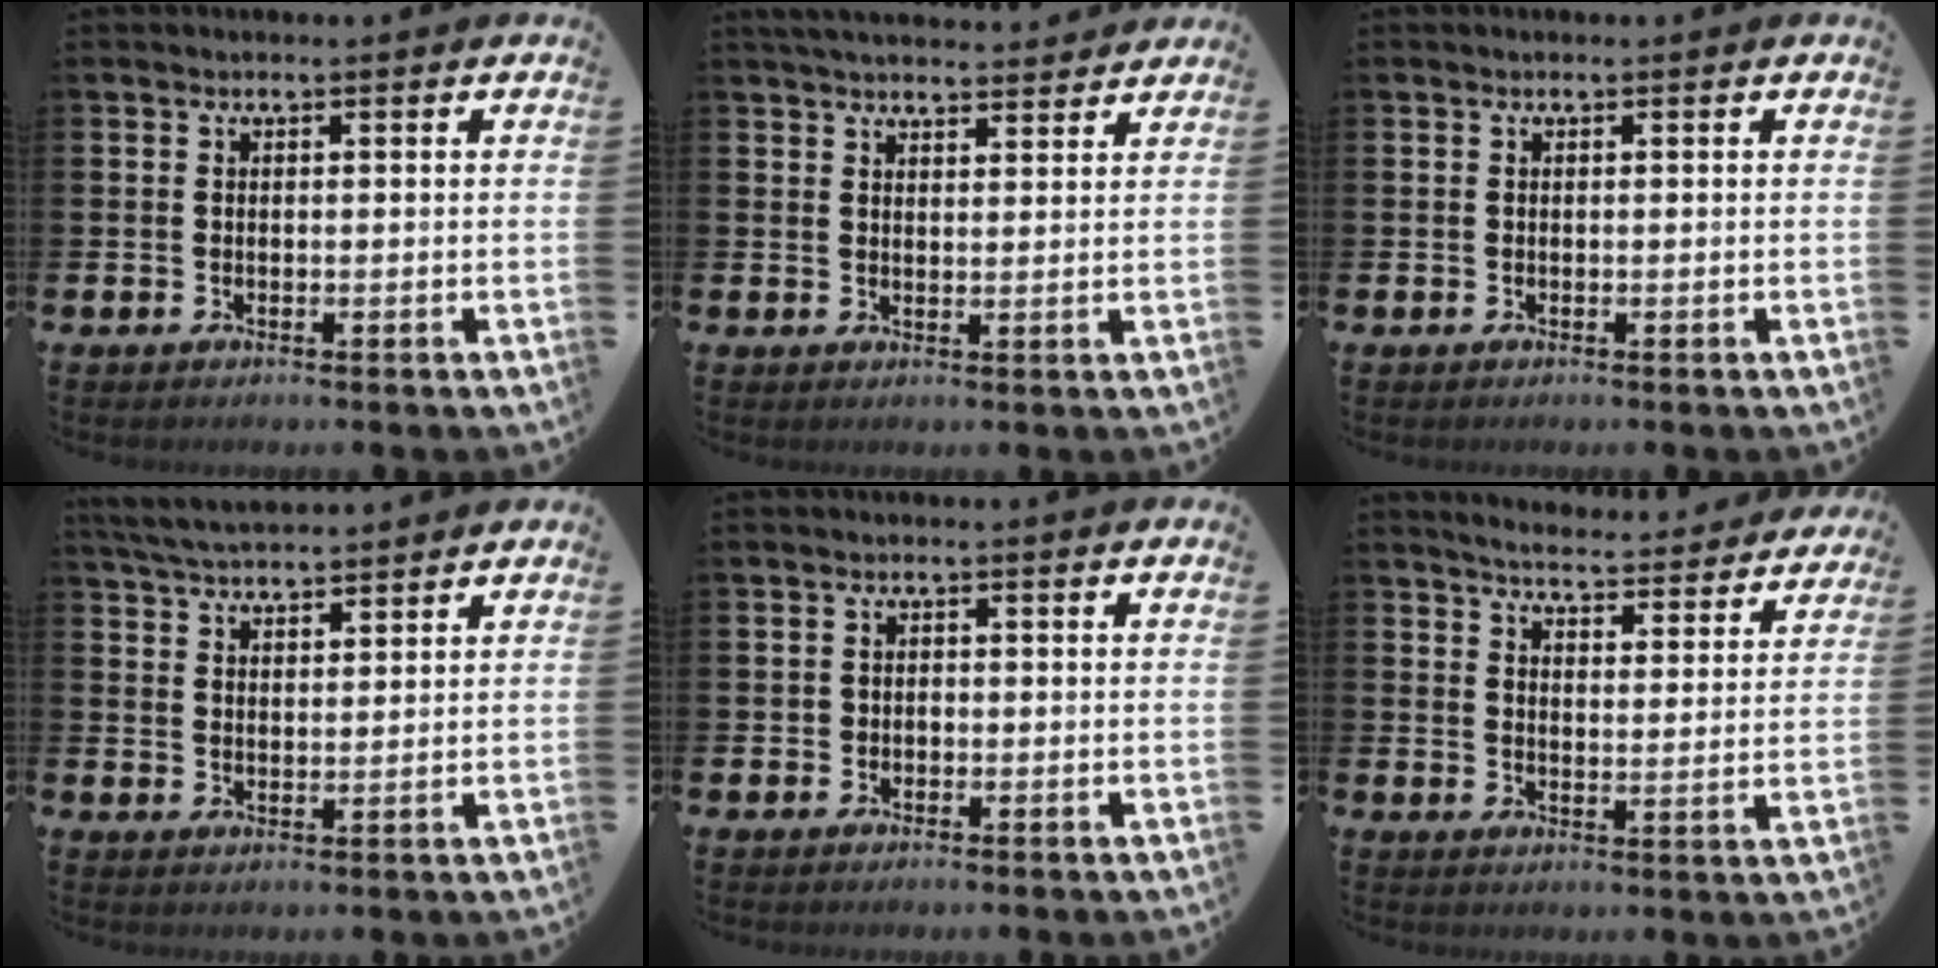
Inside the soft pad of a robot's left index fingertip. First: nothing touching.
{"total": 3.9, "force": [3.8, 0.5, 0.5], "torque": [-0.015, -0.017, 0.071]}
{"total": 0.0}
{"total": 4.6, "force": [4.5, 0.4, 0.7], "torque": [-0.032, -0.016, 0.083]}
{"total": 1.1, "force": [-0.3, 1.0, 0.3], "torque": [0.006, 0.000, -0.012]}
{"total": 5.0, "force": [5.0, 0.3, 0.7], "torque": [-0.030, -0.042, 0.084]}